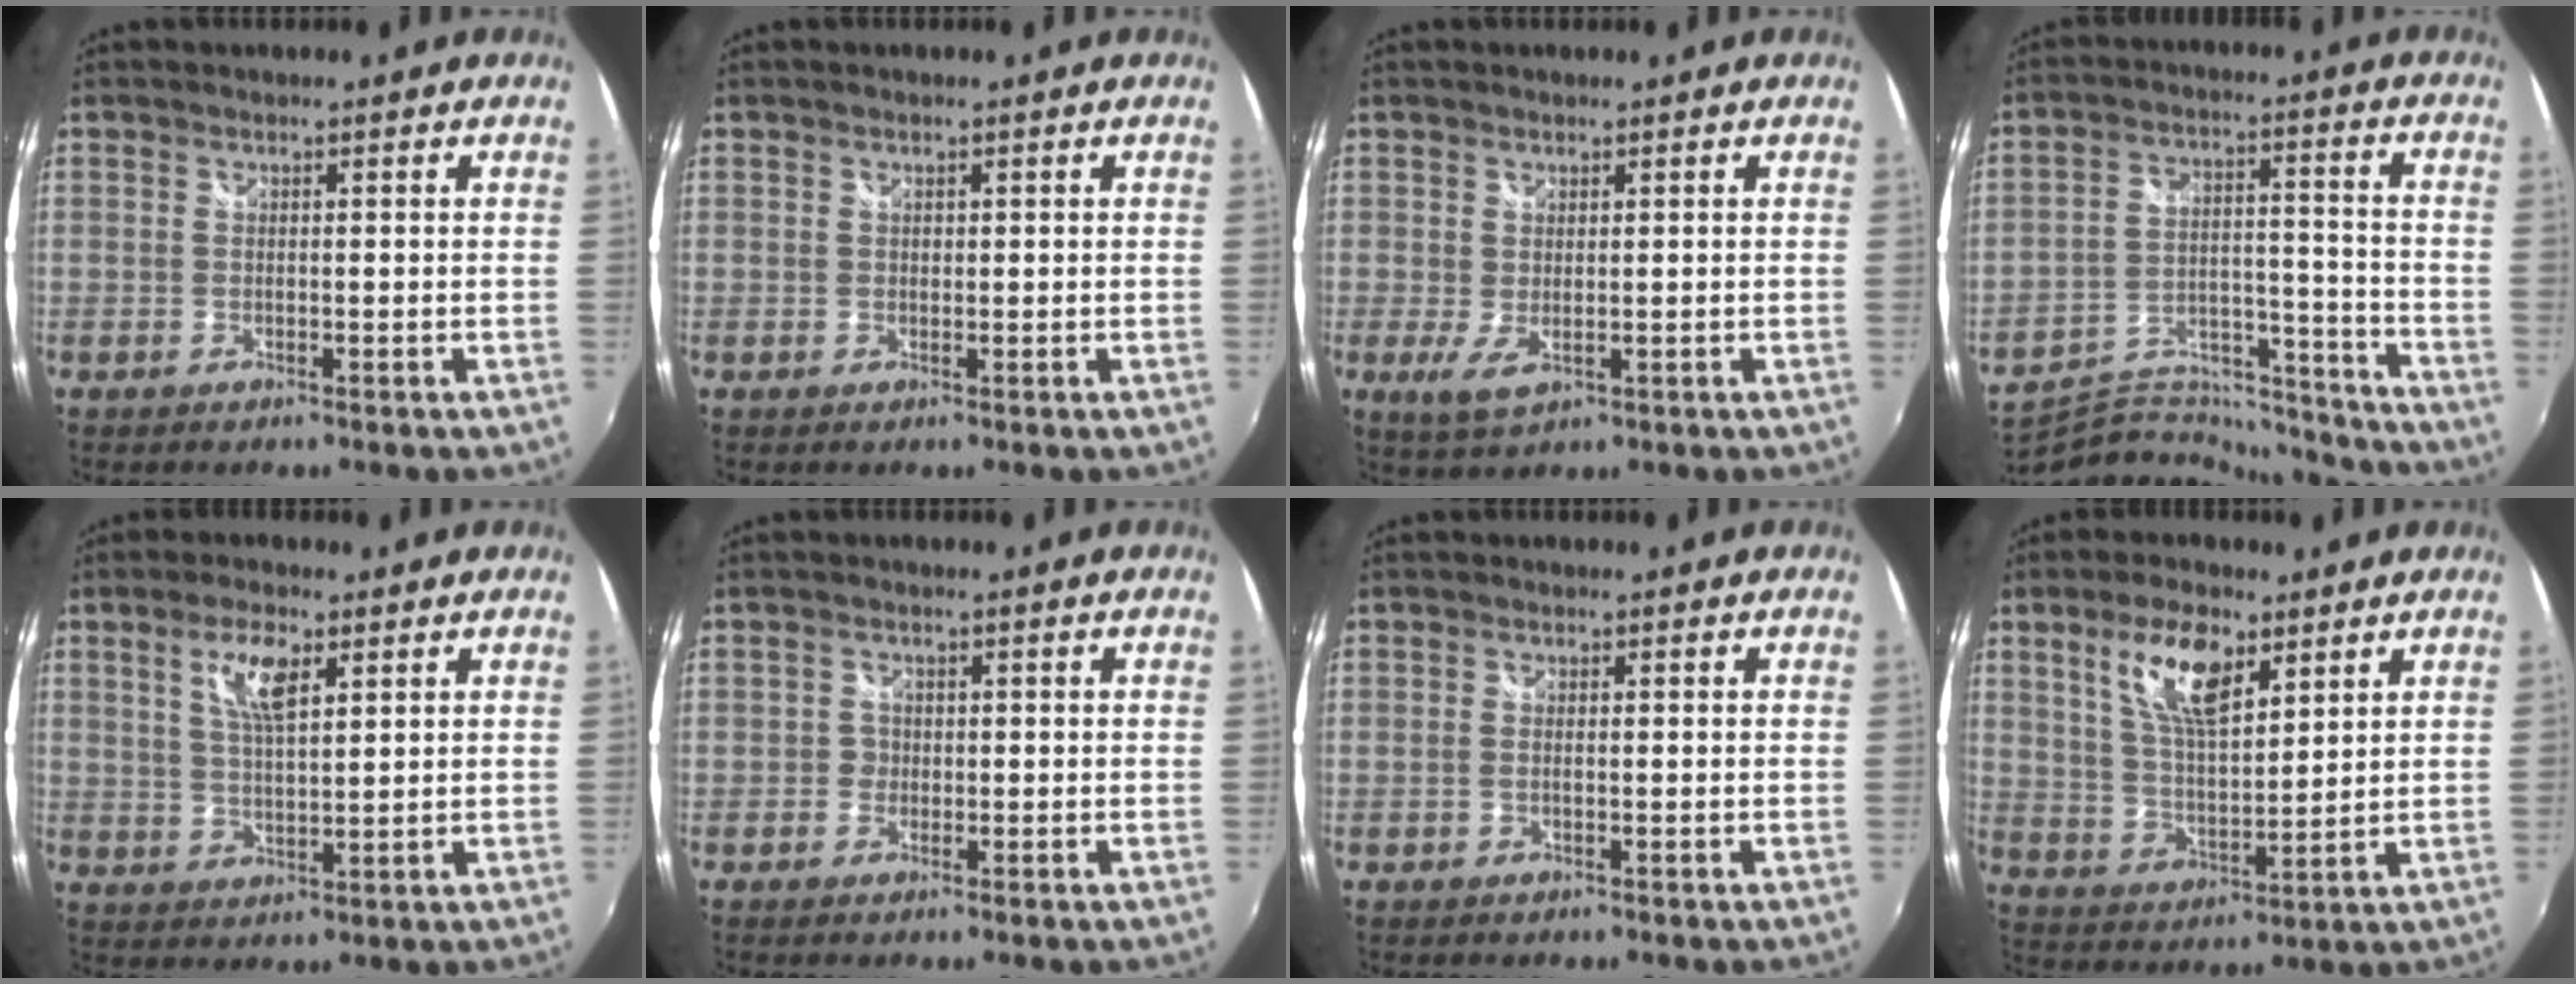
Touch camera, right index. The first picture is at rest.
{"total": 0.5, "force": [0.2, 0.5, 0.1], "torque": [-0.001, 0.001, 0.003]}
{"total": 3.2, "force": [0.1, 1.8, 2.7], "torque": [-0.047, -0.010, 0.006]}
{"total": 17.8, "force": [-16.8, 5.0, 3.4], "torque": [-0.069, 0.044, -0.252]}
{"total": 6.3, "force": [3.0, 2.2, 5.2], "torque": [-0.094, 0.004, 0.058]}
{"total": 1.6, "force": [-0.5, 1.5, 0.1], "torque": [0.000, 0.001, -0.008]}
{"total": 0.6, "force": [-0.2, 0.0, 0.6], "torque": [-0.014, 0.001, -0.005]}
{"total": 10.6, "force": [5.6, 4.0, 8.0], "torque": [-0.150, 0.008, 0.111]}